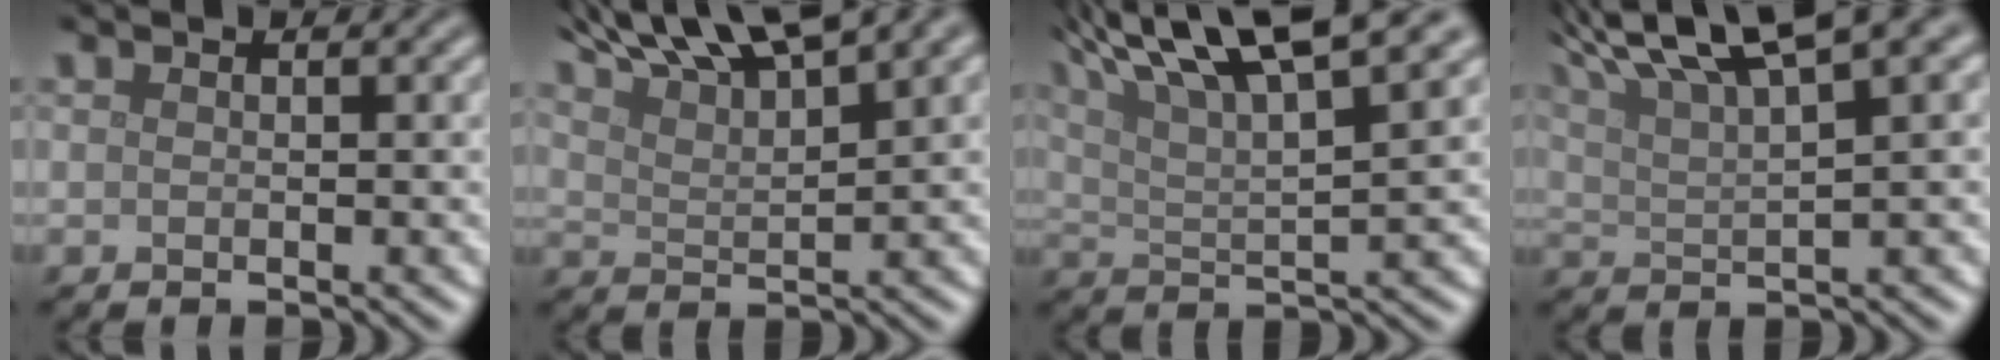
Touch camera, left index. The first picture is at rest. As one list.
[{"total": 9.5, "force": [7.6, 1.8, 5.5], "torque": [-0.095, 0.023, 0.119]}, {"total": 10.8, "force": [7.1, 2.4, 7.7], "torque": [-0.136, 0.026, 0.111]}, {"total": 9.0, "force": [6.0, 1.8, 6.5], "torque": [-0.103, 0.025, 0.099]}]